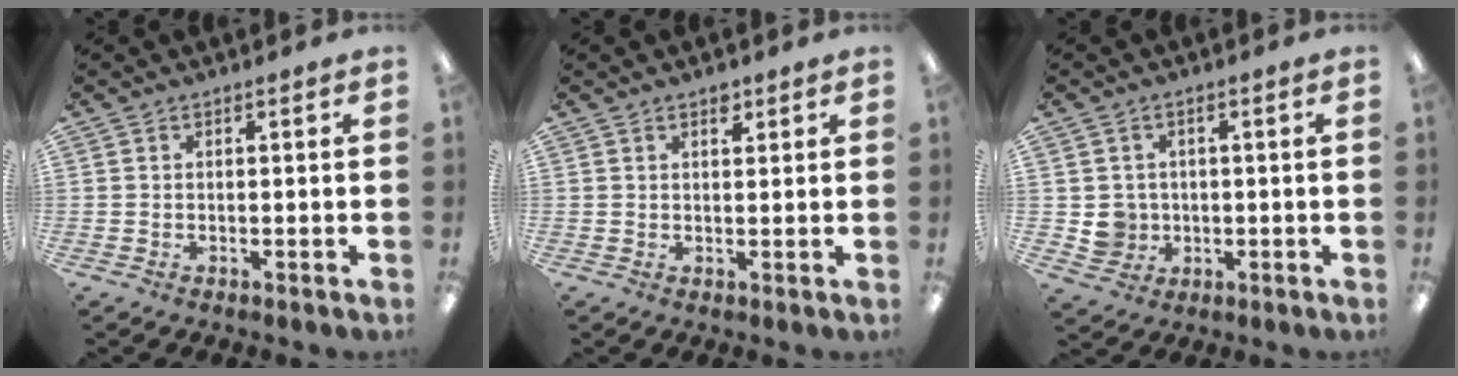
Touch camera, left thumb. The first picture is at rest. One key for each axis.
{"total": 2.2, "fx": 1.6, "fy": 1.0, "fz": 1.1, "tx": -0.008, "ty": -0.007, "tz": 0.025}
{"total": 4.6, "fx": 0.2, "fy": 4.5, "fz": 0.8, "tx": -0.008, "ty": 0.005, "tz": 0.006}